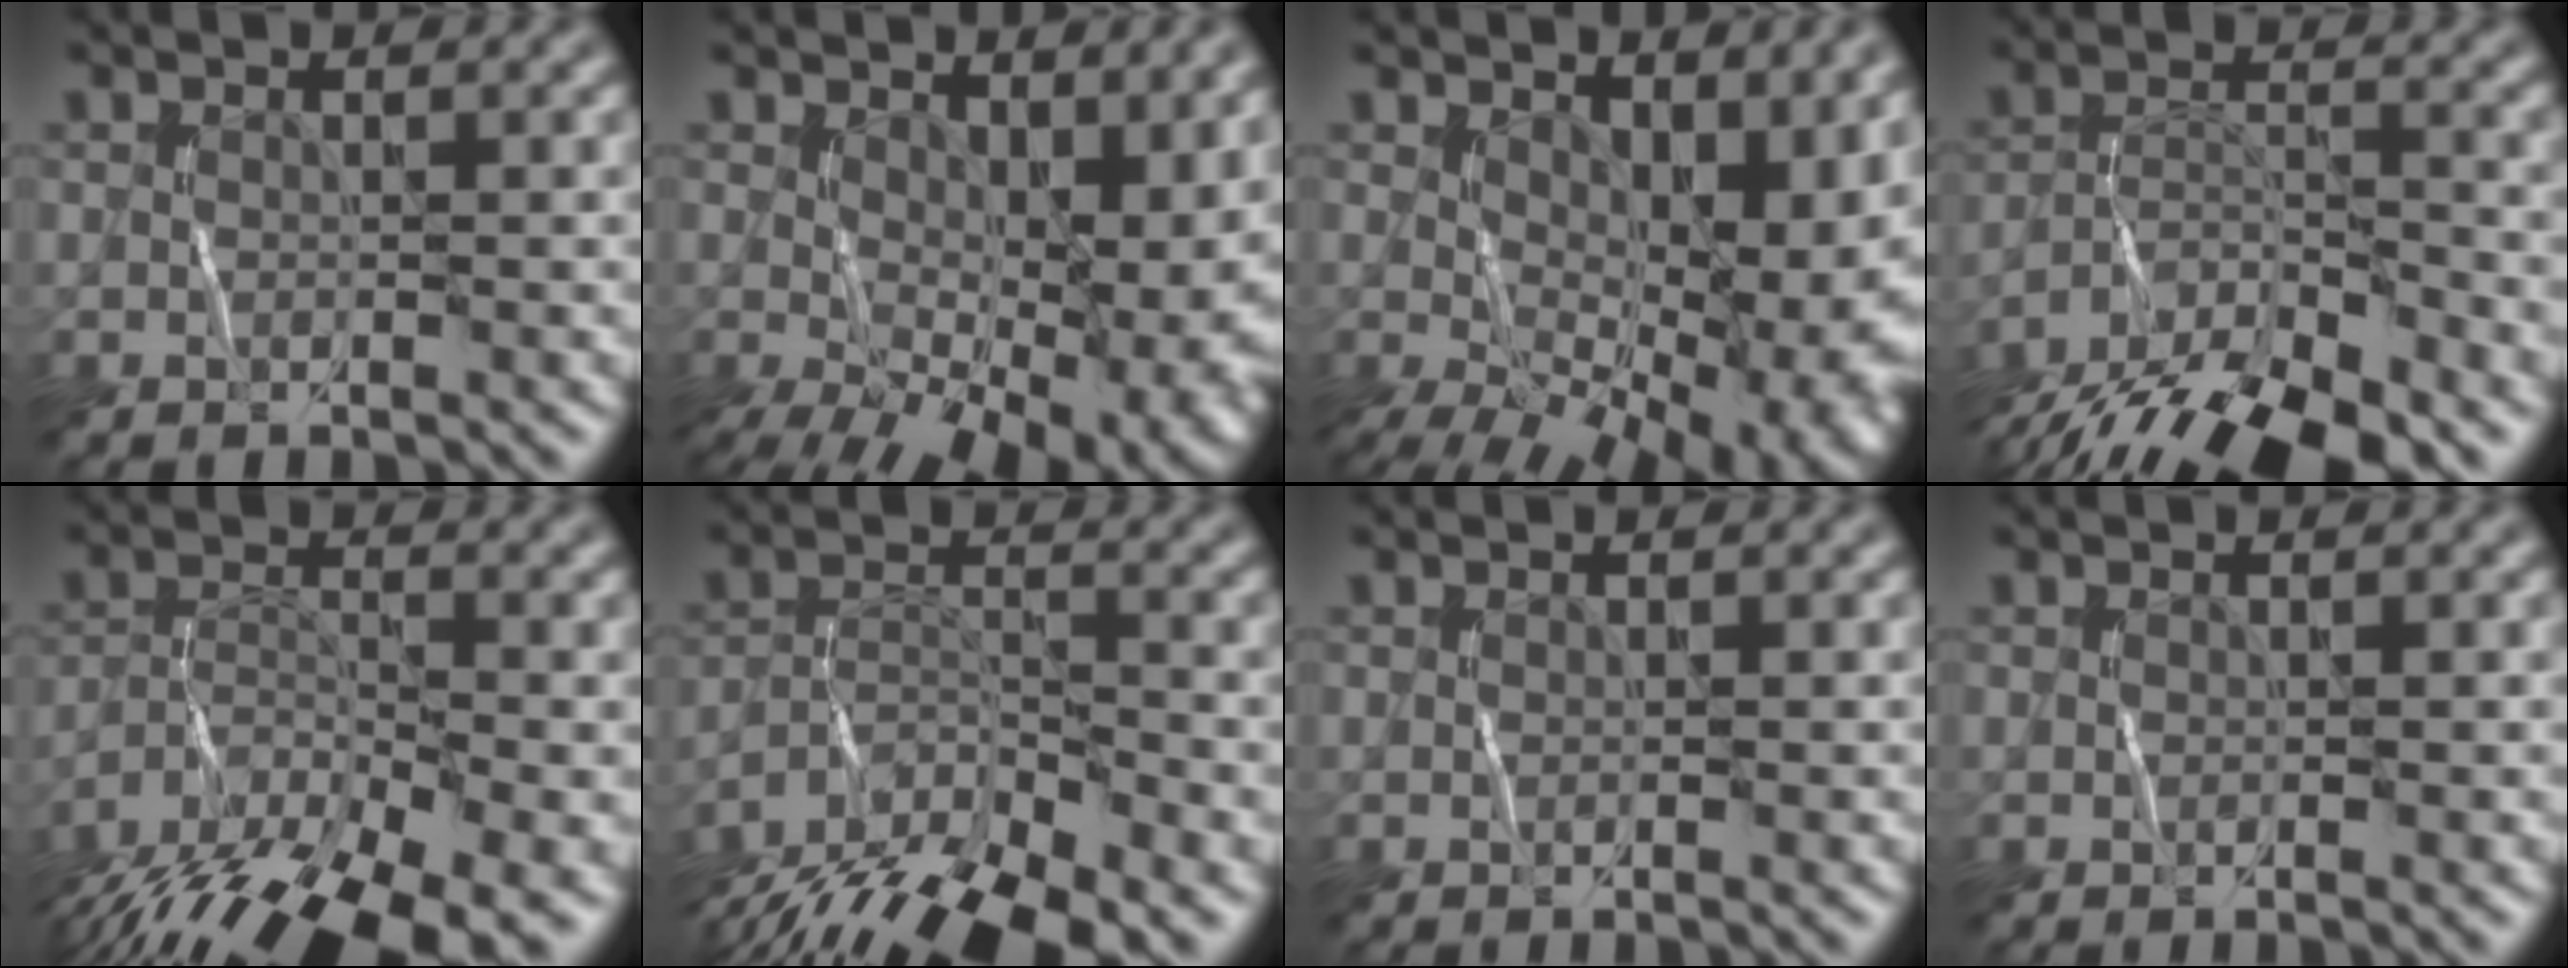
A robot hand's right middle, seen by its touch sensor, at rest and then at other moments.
{"total": 14.5, "force": [-0.5, 7.6, 12.4], "torque": [-0.181, -0.021, 0.021]}
{"total": 16.1, "force": [0.0, 8.5, 13.6], "torque": [-0.175, -0.023, 0.031]}
{"total": 12.5, "force": [-10.5, 3.3, 5.8], "torque": [-0.099, -0.020, -0.168]}
{"total": 13.8, "force": [-11.1, 4.3, 7.0], "torque": [-0.135, -0.032, -0.163]}
{"total": 12.3, "force": [-10.1, 3.5, 6.0], "torque": [-0.105, -0.018, -0.166]}
{"total": 0.0}
{"total": 0.0}